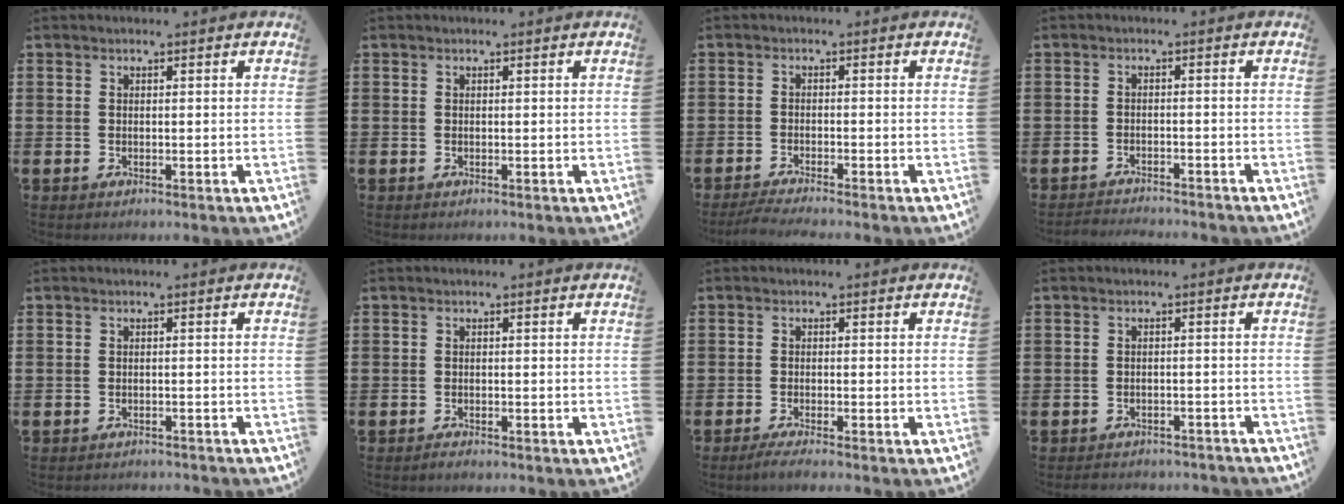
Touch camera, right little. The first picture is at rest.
{"total": 0.0}
{"total": 2.0, "force": [-1.6, 0.0, 1.1], "torque": [-0.018, 0.003, -0.031]}
{"total": 1.9, "force": [-1.9, -0.1, -0.1], "torque": [-0.004, 0.003, -0.040]}
{"total": 0.9, "force": [-0.9, 0.0, 0.0], "torque": [-0.002, 0.000, -0.018]}
{"total": 0.6, "force": [-0.5, 0.1, 0.3], "torque": [-0.007, -0.003, -0.010]}
{"total": 1.4, "force": [-1.0, 0.0, 1.0], "torque": [-0.016, -0.001, -0.020]}
{"total": 1.6, "force": [-1.6, 0.1, 0.0], "torque": [-0.006, 0.003, -0.035]}